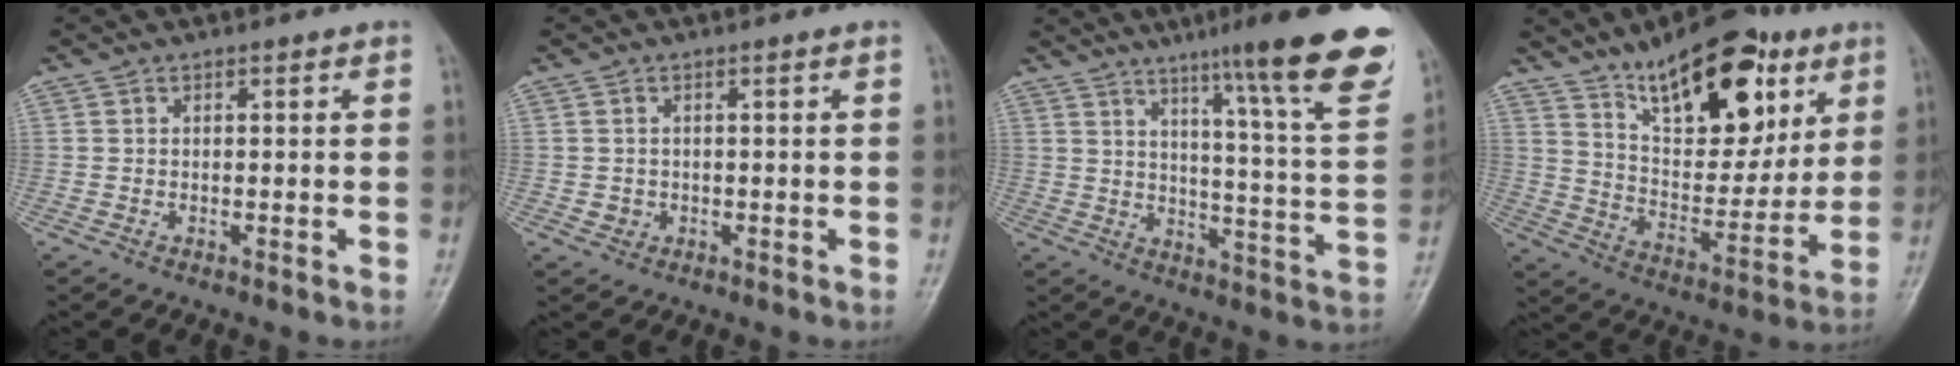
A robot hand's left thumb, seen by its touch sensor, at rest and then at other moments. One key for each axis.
{"total": 1.3, "fx": -0.3, "fy": 1.2, "fz": 0.4, "tx": -0.003, "ty": 0.002, "tz": 0.001}
{"total": 21.0, "fx": 13.7, "fy": 1.5, "fz": 15.8, "tx": -0.190, "ty": -0.065, "tz": 0.181}
{"total": 20.6, "fx": 11.4, "fy": 9.2, "fz": 14.5, "tx": -0.172, "ty": -0.052, "tz": 0.190}